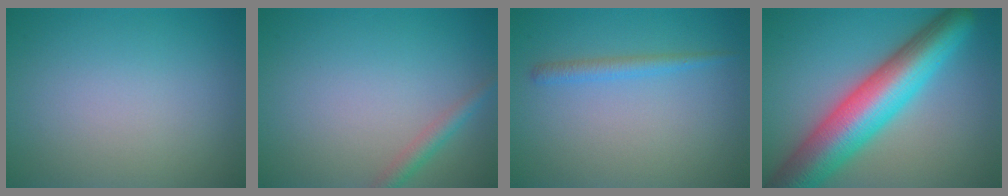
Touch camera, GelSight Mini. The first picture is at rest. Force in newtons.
{"total": 1.7, "press": 1.7, "slide": 0.1}
{"total": 1.5, "press": 1.5, "slide": 0.1}
{"total": 10.8, "press": 10.8, "slide": 0.2}